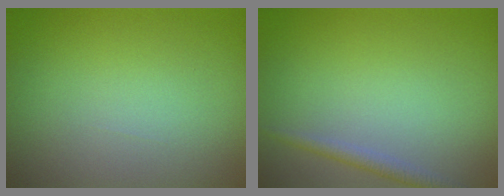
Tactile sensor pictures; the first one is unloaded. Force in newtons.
{"total": 1.4, "press": 1.4, "slide": 0.0}